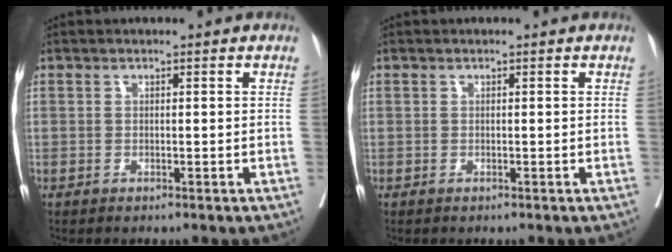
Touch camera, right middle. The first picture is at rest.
{"total": 0.0}